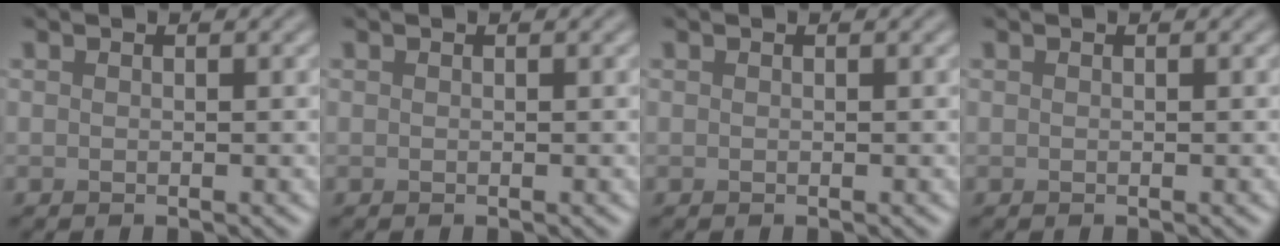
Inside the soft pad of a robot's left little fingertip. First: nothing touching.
{"total": 0.0}
{"total": 0.0}
{"total": 0.0}